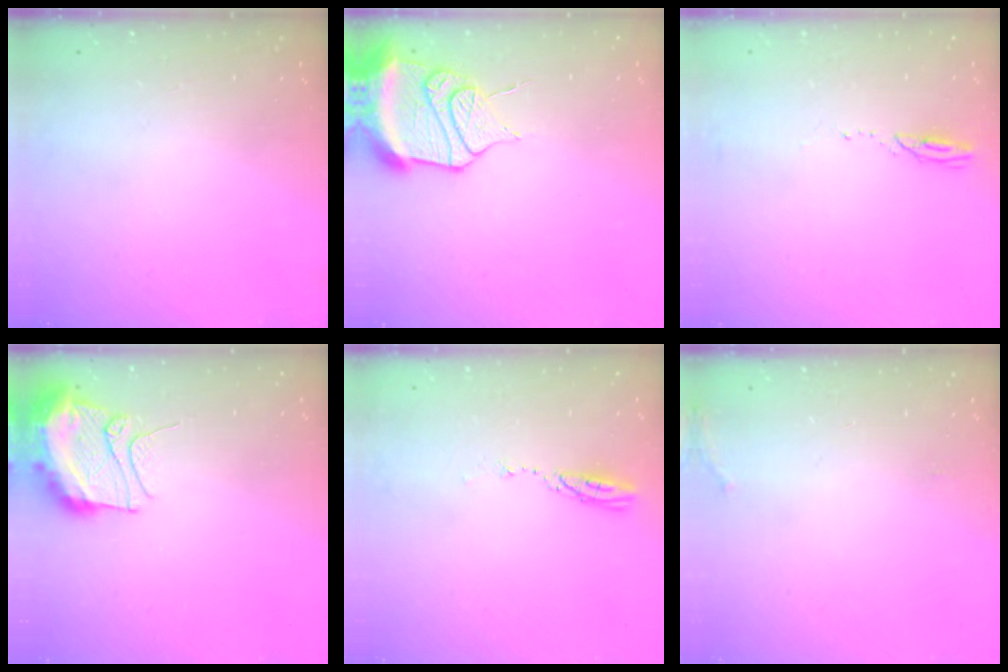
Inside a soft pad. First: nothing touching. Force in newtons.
{"total": 15.7, "press": 14.5, "slide": 6.0}
{"total": 2.4, "press": 2.4, "slide": 0.3}
{"total": 12.4, "press": 12.3, "slide": 1.6}
{"total": 3.6, "press": 3.6, "slide": 0.3}
{"total": 7.9, "press": 5.9, "slide": 5.3}